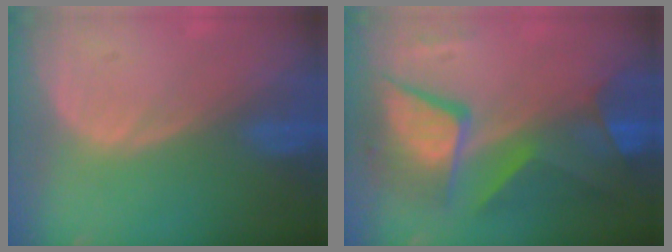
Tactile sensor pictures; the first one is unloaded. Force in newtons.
{"total": 10.7, "press": 10.7, "slide": 1.0}